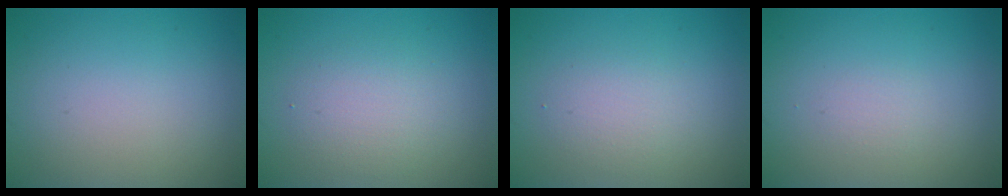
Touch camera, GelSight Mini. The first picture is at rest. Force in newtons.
{"total": 2.7, "press": 2.7, "slide": 0.1}
{"total": 2.1, "press": 2.1, "slide": 0.0}
{"total": 0.7, "press": 0.7, "slide": 0.1}